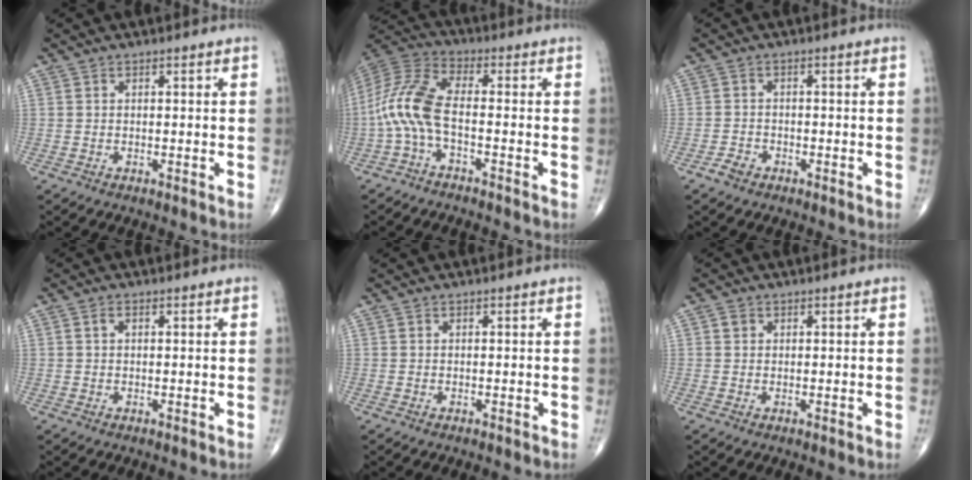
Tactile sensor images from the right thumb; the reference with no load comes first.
{"total": 10.7, "force": [-2.6, 3.9, 9.6], "torque": [-0.223, 0.036, -0.061]}
{"total": 2.1, "force": [-1.4, 1.4, 0.6], "torque": [-0.010, 0.011, -0.025]}
{"total": 1.1, "force": [0.3, 0.7, 0.8], "torque": [-0.017, 0.006, 0.006]}
{"total": 0.0}
{"total": 1.2, "force": [0.4, 1.0, 0.4], "torque": [-0.002, 0.000, 0.004]}